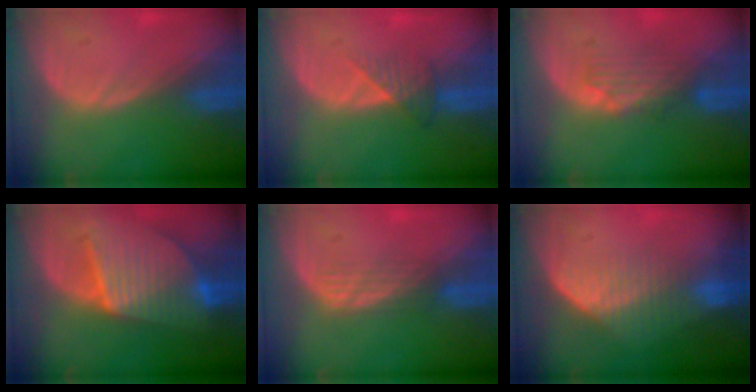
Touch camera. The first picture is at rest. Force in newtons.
{"total": 3.4, "press": 3.0, "slide": 1.7}
{"total": 4.3, "press": 3.8, "slide": 2.1}
{"total": 10.1, "press": 10.1, "slide": 0.7}
{"total": 3.1, "press": 2.6, "slide": 1.6}
{"total": 7.4, "press": 6.3, "slide": 3.9}